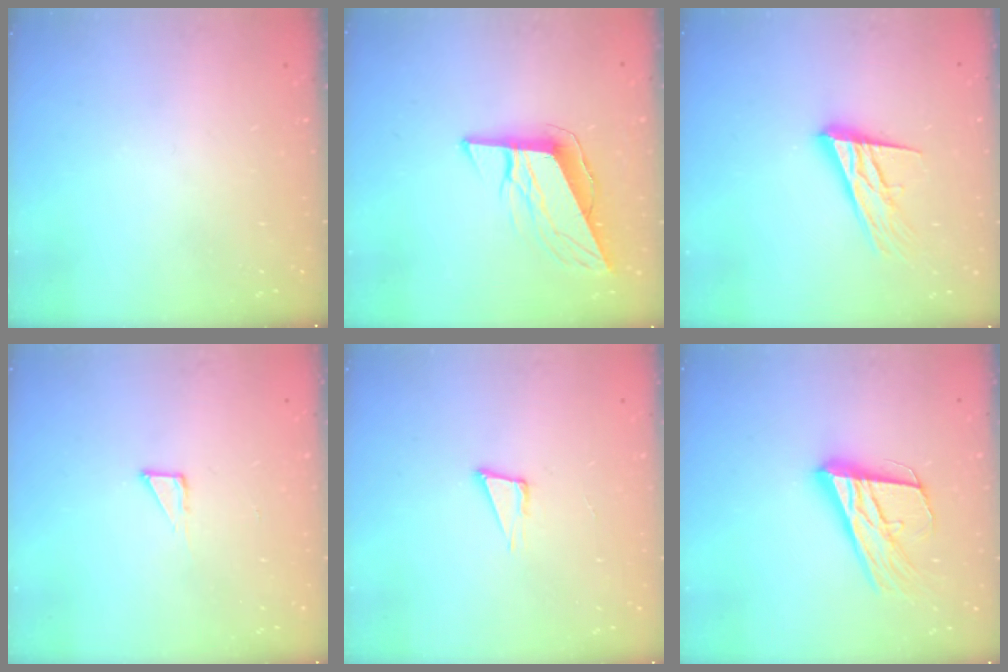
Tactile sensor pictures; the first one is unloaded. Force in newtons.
{"total": 10.5, "press": 10.2, "slide": 2.4}
{"total": 15.6, "press": 15.1, "slide": 3.7}
{"total": 2.7, "press": 2.7, "slide": 0.2}
{"total": 5.1, "press": 3.9, "slide": 3.2}
{"total": 20.1, "press": 19.8, "slide": 3.8}